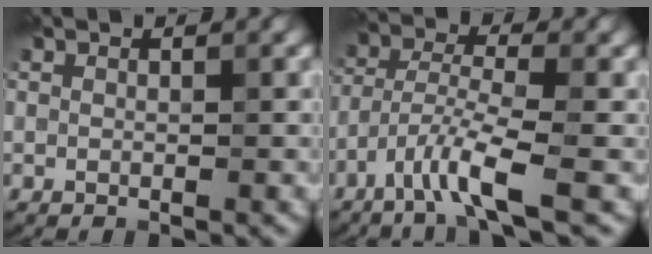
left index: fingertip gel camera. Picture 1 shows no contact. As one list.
[{"total": 4.5, "force": [-2.7, 0.7, 3.4], "torque": [-0.069, 0.001, -0.065]}]